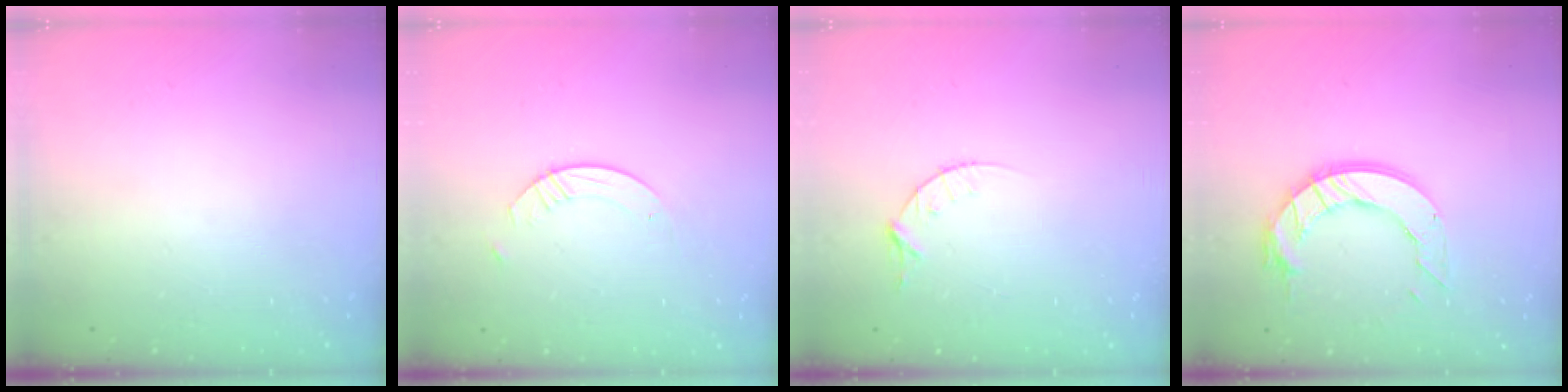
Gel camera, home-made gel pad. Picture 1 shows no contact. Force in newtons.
{"total": 4.9, "press": 4.8, "slide": 0.5}
{"total": 4.3, "press": 4.3, "slide": 0.5}
{"total": 13.0, "press": 12.9, "slide": 1.2}